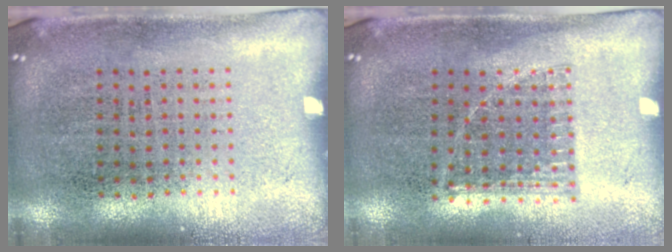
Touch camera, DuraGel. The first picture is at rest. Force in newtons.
{"total": 0.8, "press": 0.8, "slide": 0.2}